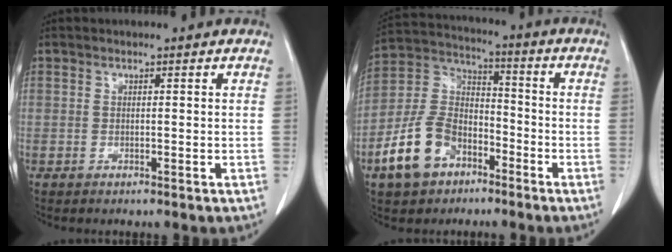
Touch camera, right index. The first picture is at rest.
{"total": 12.1, "force": [-6.4, 7.8, 6.6], "torque": [-0.152, 0.018, -0.118]}